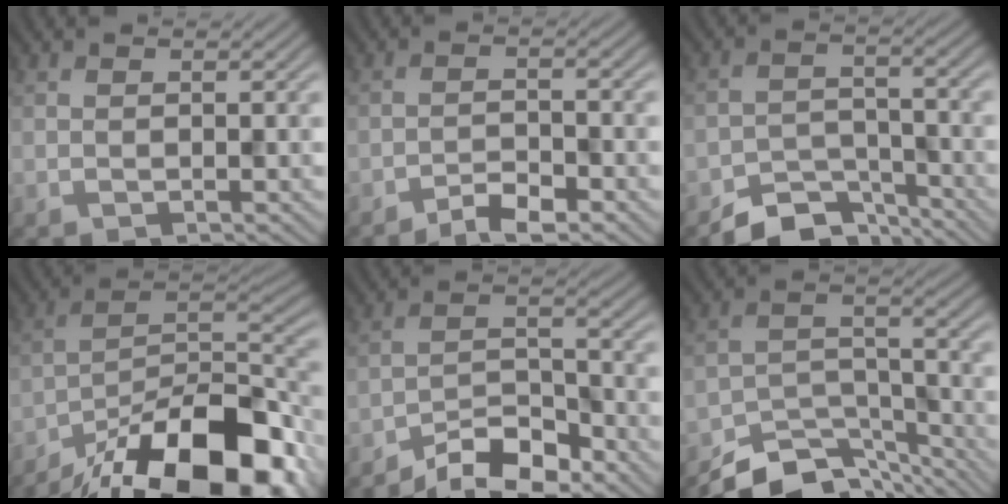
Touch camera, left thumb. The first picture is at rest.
{"total": 3.5, "force": [-2.8, 0.7, 2.0], "torque": [-0.035, 0.004, -0.055]}
{"total": 6.0, "force": [-4.9, 2.7, 2.2], "torque": [-0.030, -0.004, -0.094]}
{"total": 19.4, "force": [-14.2, 6.8, 11.3], "torque": [-0.183, -0.028, -0.225]}
{"total": 7.6, "force": [-6.2, 2.3, 3.8], "torque": [-0.062, 0.006, -0.123]}
{"total": 10.0, "force": [-8.5, 3.6, 4.0], "torque": [-0.065, -0.007, -0.151]}